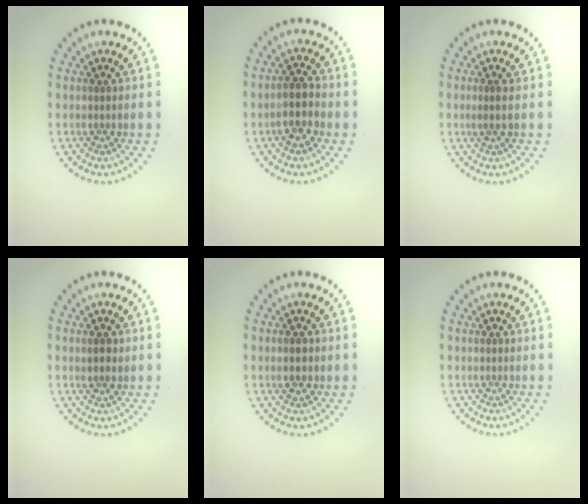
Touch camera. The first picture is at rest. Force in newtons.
{"total": 2.6, "press": 2.5, "slide": 0.8}
{"total": 0.6, "press": 0.5, "slide": 0.4}
{"total": 1.3, "press": 1.3, "slide": 0.3}
{"total": 2.1, "press": 2.1, "slide": 0.2}
{"total": 0.0}